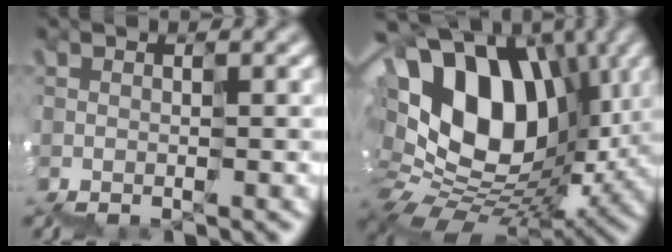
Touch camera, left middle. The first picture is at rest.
{"total": 12.2, "force": [3.6, 9.0, 7.5], "torque": [-0.127, 0.036, 0.055]}